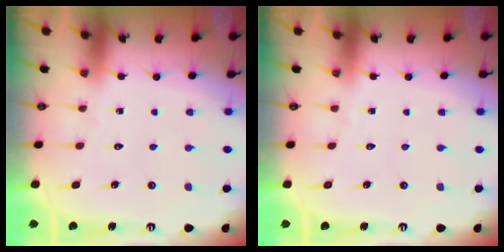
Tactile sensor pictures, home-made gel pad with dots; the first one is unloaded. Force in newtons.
{"total": 0.0}